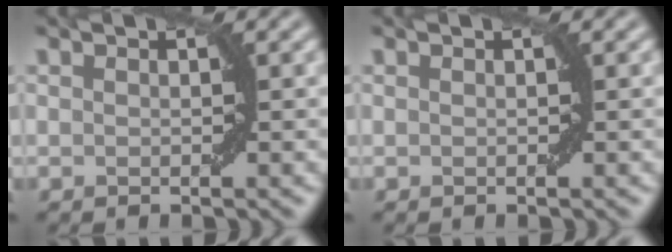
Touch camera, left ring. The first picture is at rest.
{"total": 0.0}